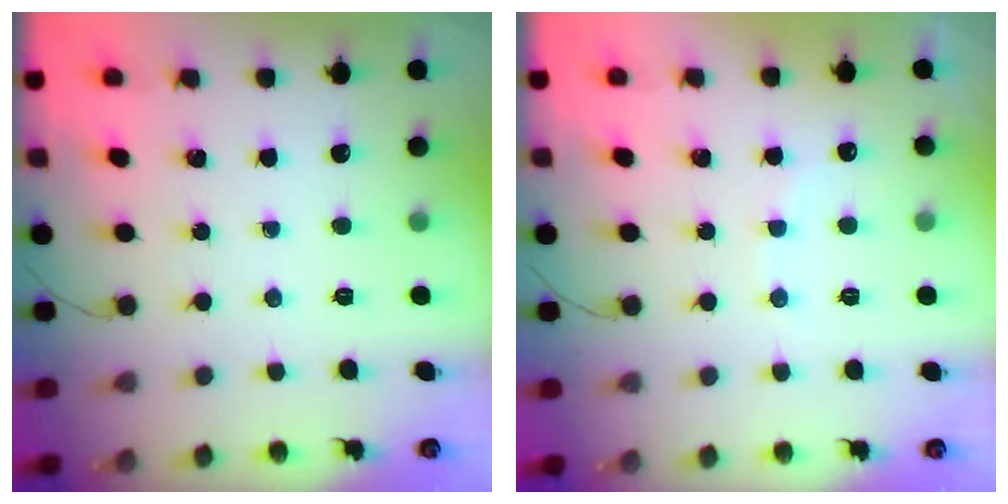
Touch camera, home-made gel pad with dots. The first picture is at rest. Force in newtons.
{"total": 5.3, "press": 5.3, "slide": 0.8}